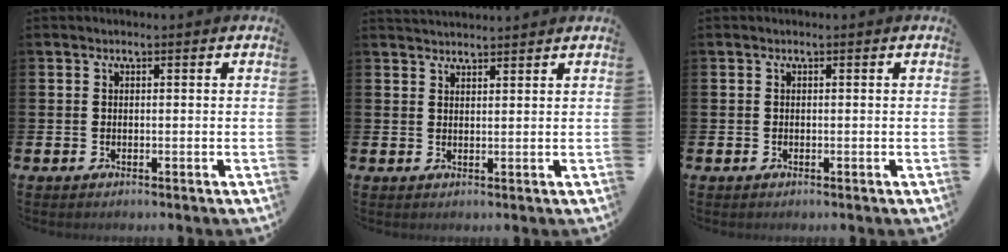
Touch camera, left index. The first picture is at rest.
{"total": 1.9, "force": [1.9, 0.2, 0.1], "torque": [0.005, -0.011, 0.033]}
{"total": 0.0}